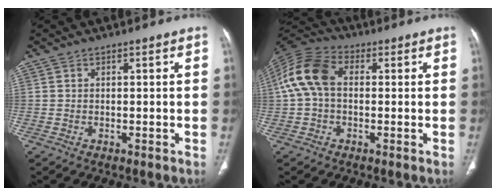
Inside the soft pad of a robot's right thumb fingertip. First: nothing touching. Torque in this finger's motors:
{"motor_torque": [-0.19, 0.50, 0.78, -0.74, 0.40]}